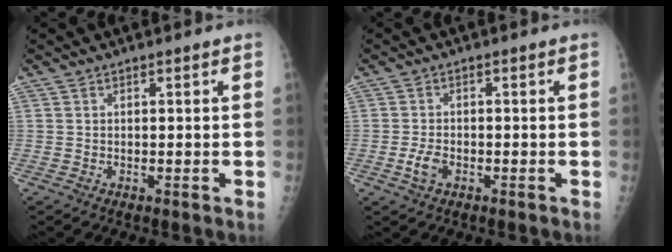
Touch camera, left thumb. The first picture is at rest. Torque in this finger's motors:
{"motor_torque": [-0.32, 0.30, 0.34, -0.14, 0.00]}